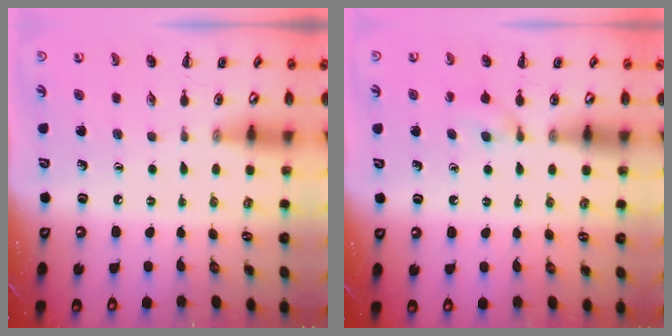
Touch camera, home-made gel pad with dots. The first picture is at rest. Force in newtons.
{"total": 5.4, "press": 5.0, "slide": 2.0}